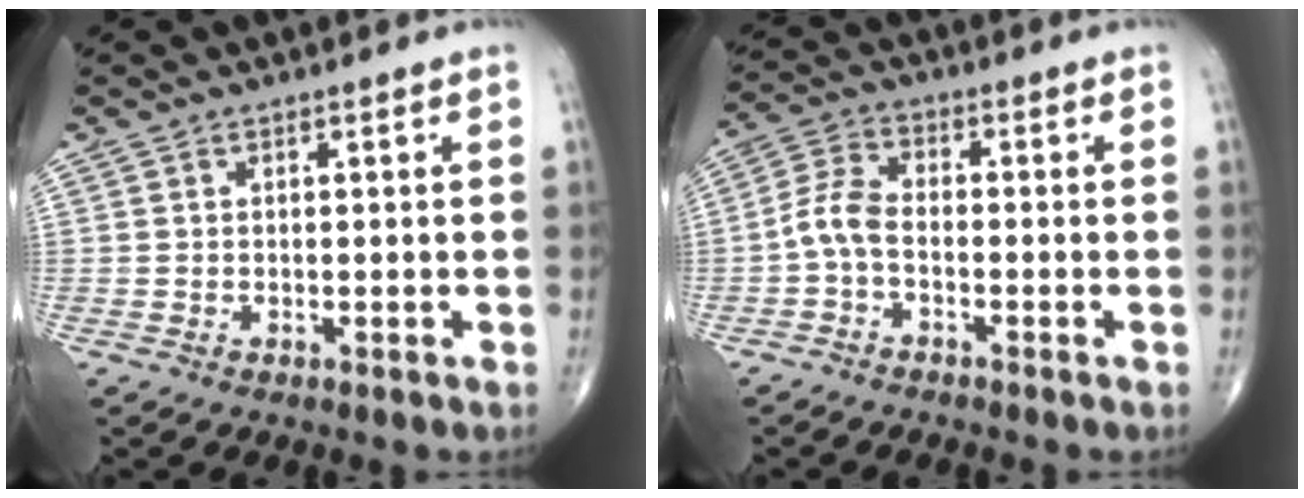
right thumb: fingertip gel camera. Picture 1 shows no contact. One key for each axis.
{"total": 5.3, "fx": -1.7, "fy": 2.7, "fz": 4.3, "tx": -0.094, "ty": 0.022, "tz": -0.045}